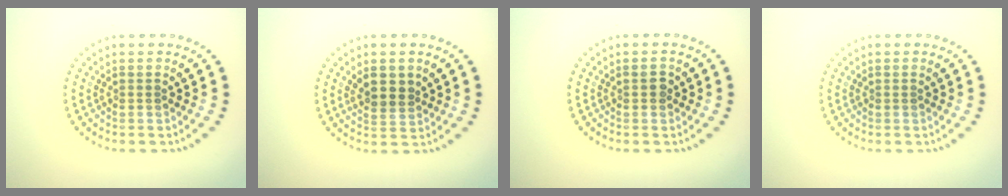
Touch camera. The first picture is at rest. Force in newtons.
{"total": 2.6, "press": 2.3, "slide": 1.0}
{"total": 1.3, "press": 1.2, "slide": 0.4}
{"total": 0.0}